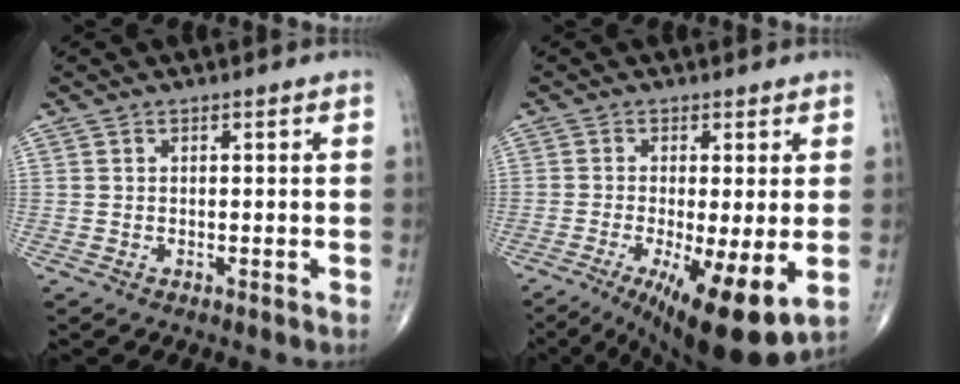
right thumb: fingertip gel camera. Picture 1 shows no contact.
{"total": 13.3, "force": [-3.9, 3.3, 12.3], "torque": [-0.186, -0.022, -0.051]}